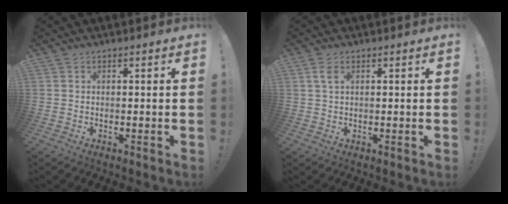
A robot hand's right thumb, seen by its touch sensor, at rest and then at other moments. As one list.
[{"total": 2.9, "force": [1.2, 1.5, 2.2], "torque": [-0.038, 0.001, 0.022]}]